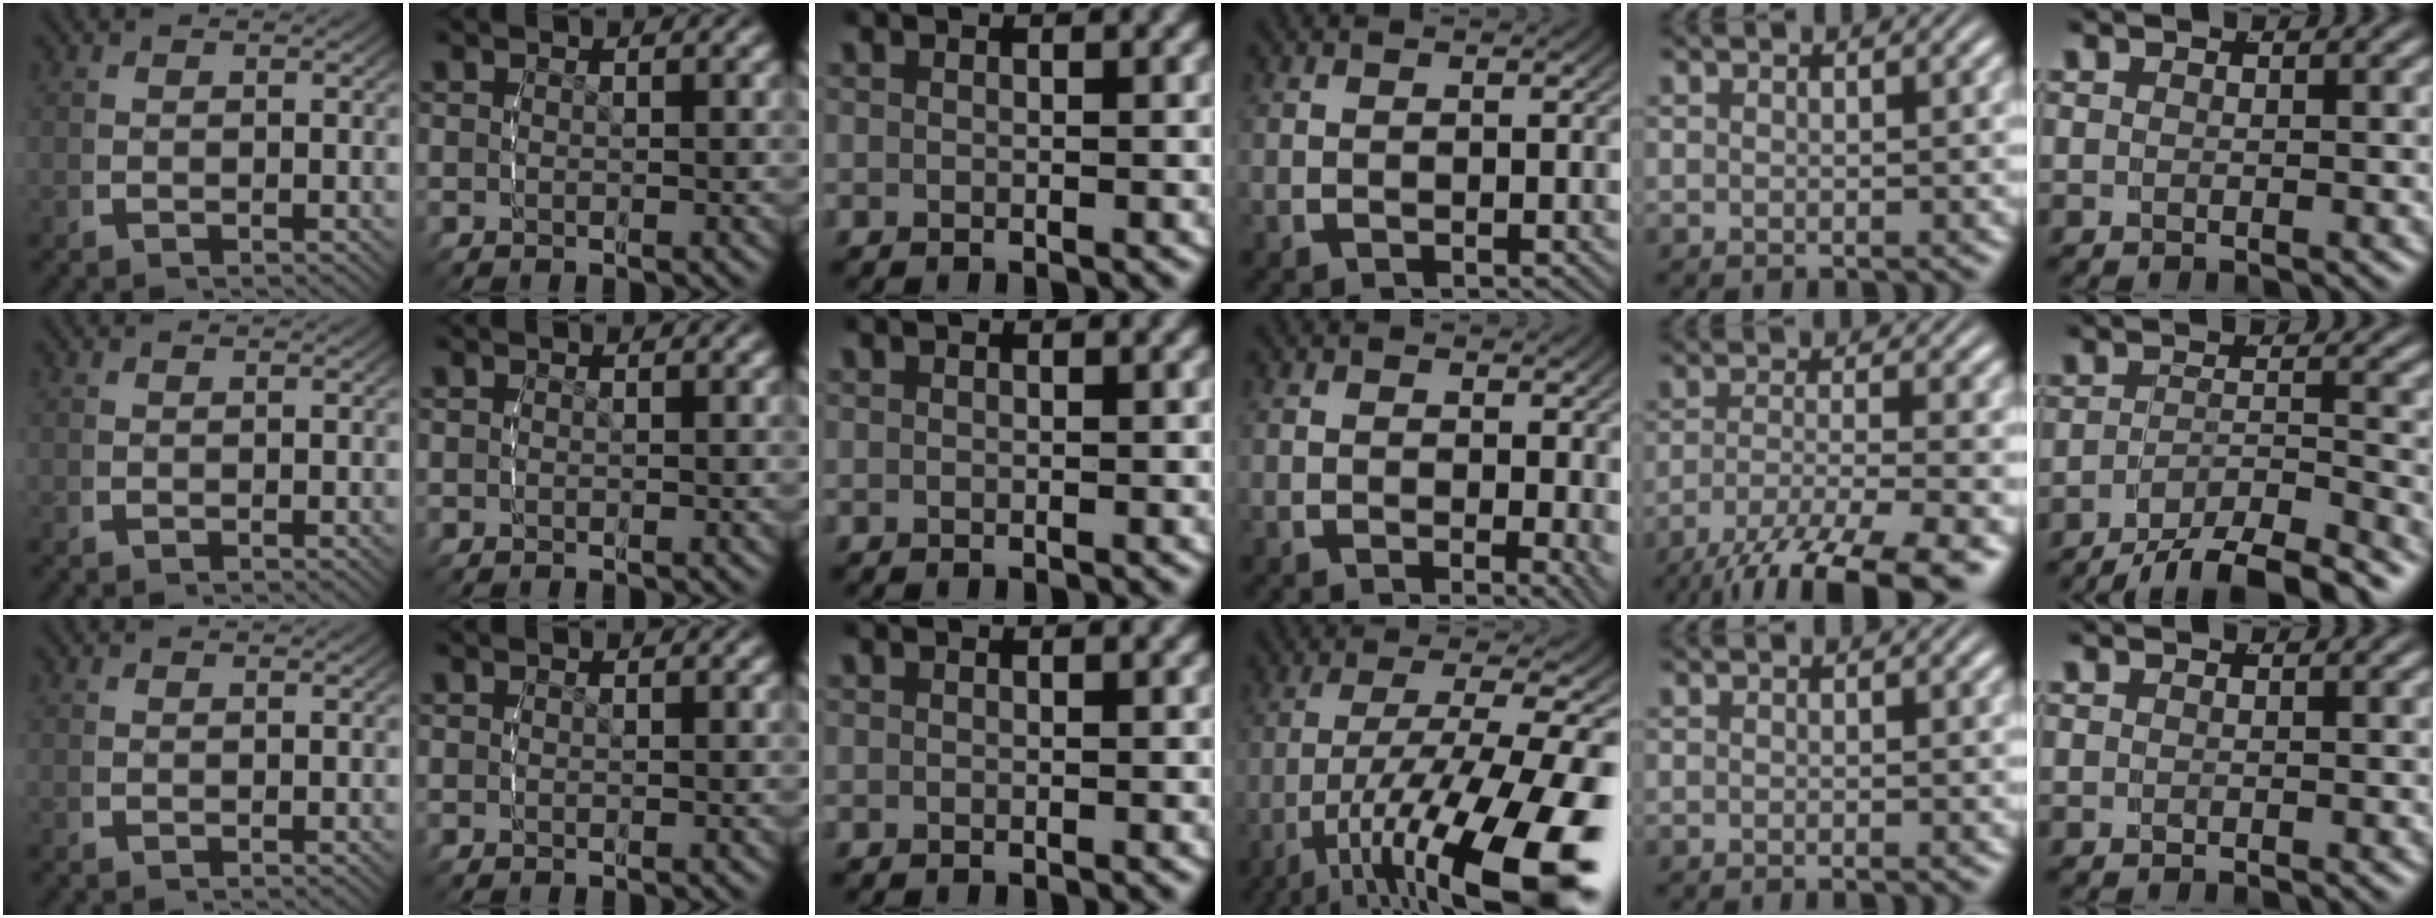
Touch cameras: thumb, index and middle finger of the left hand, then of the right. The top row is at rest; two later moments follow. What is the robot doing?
{"motion": "lift_and_place", "object": "condiment"}